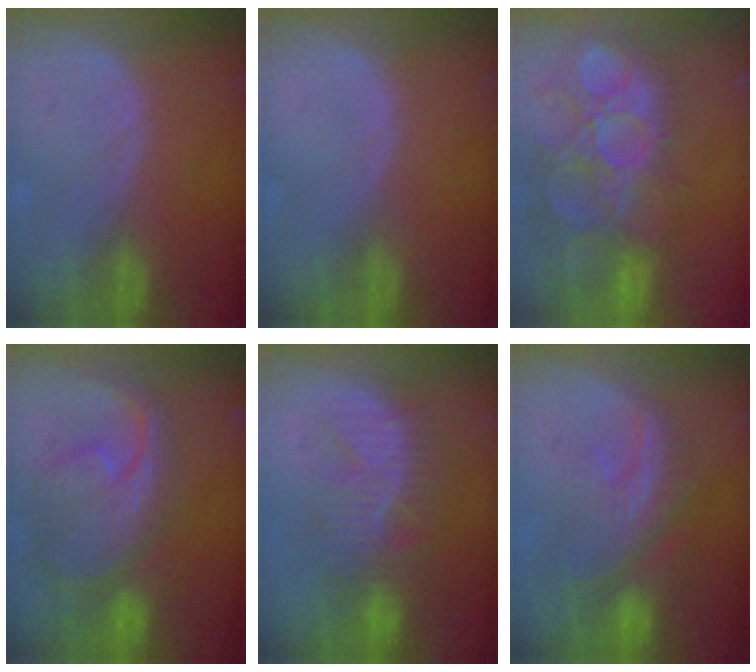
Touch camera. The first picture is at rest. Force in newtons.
{"total": 0.0}
{"total": 14.7, "press": 12.7, "slide": 7.6}
{"total": 12.4, "press": 10.7, "slide": 6.4}
{"total": 8.5, "press": 8.3, "slide": 1.7}
{"total": 10.2, "press": 8.9, "slide": 4.9}